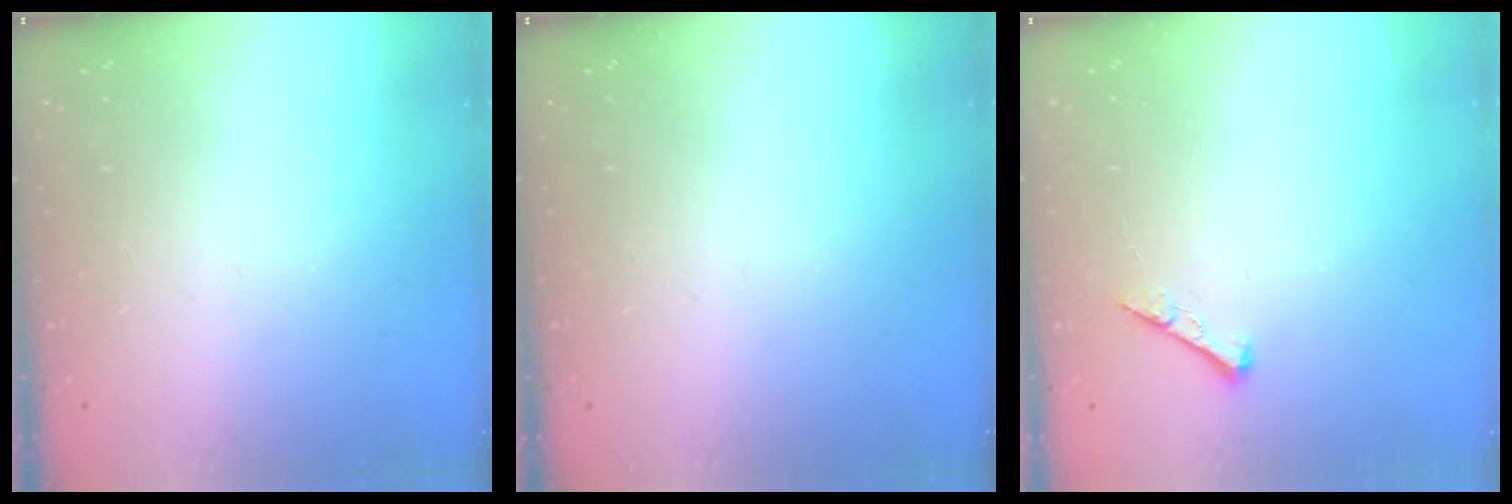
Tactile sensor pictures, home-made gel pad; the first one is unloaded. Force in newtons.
{"total": 0.0}
{"total": 3.9, "press": 3.9, "slide": 0.5}